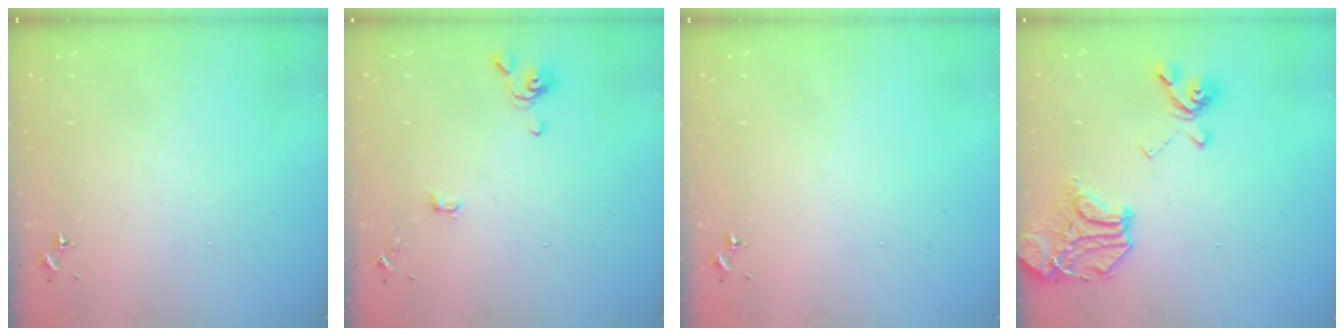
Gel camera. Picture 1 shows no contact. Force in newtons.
{"total": 4.1, "press": 4.0, "slide": 0.7}
{"total": 0.0}
{"total": 18.3, "press": 18.1, "slide": 2.4}